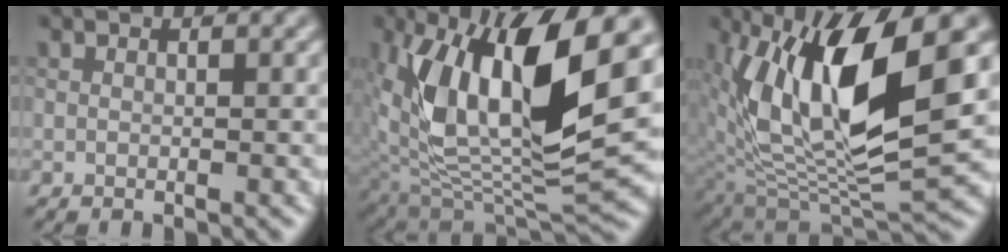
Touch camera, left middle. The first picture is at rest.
{"total": 13.4, "force": [3.5, 5.8, 11.5], "torque": [-0.221, -0.009, 0.073]}
{"total": 11.8, "force": [3.2, 4.7, 10.3], "torque": [-0.200, -0.012, 0.077]}